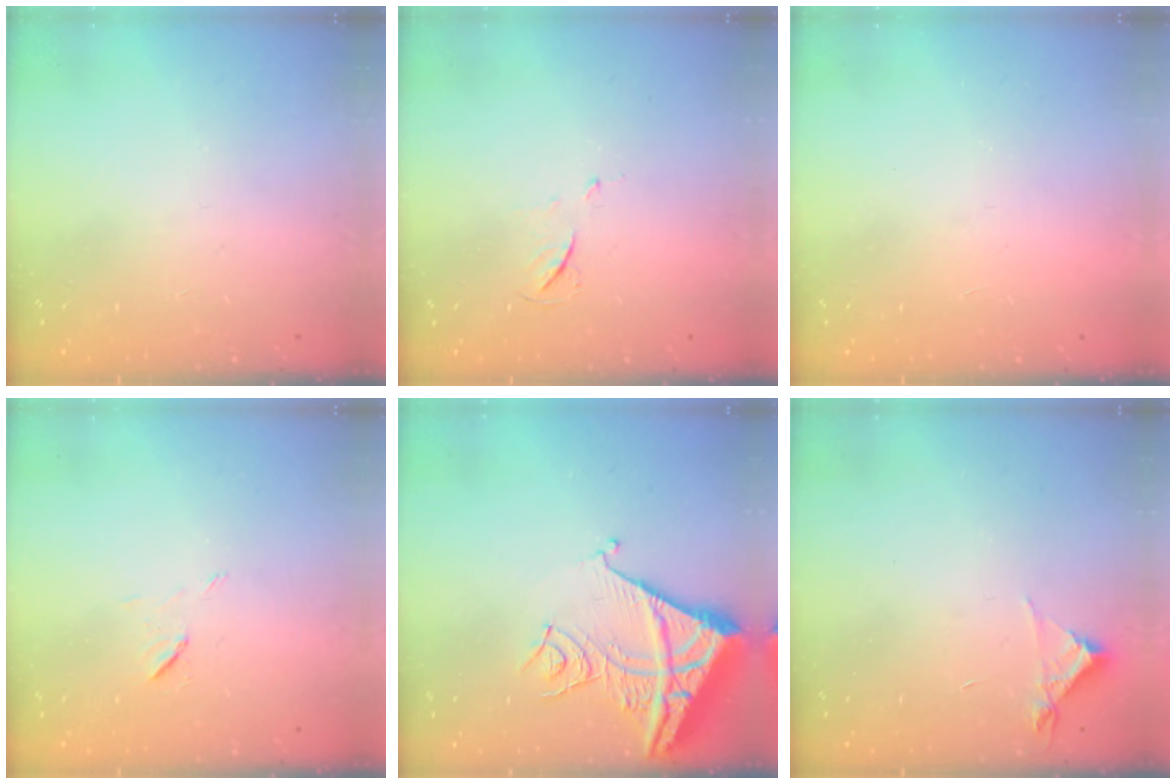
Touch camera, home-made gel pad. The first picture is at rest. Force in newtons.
{"total": 4.9, "press": 4.9, "slide": 0.7}
{"total": 1.7, "press": 1.6, "slide": 0.1}
{"total": 6.6, "press": 6.3, "slide": 2.0}
{"total": 12.2, "press": 12.1, "slide": 1.5}
{"total": 4.4, "press": 4.4, "slide": 0.4}